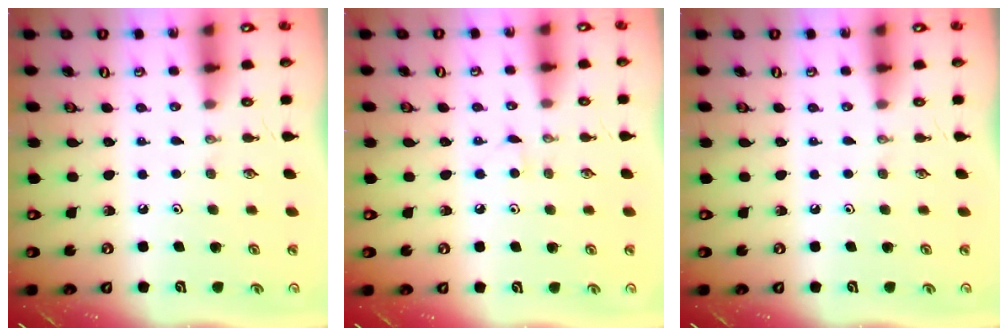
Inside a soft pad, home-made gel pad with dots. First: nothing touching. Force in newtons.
{"total": 2.9, "press": 2.9, "slide": 0.4}
{"total": 0.0}